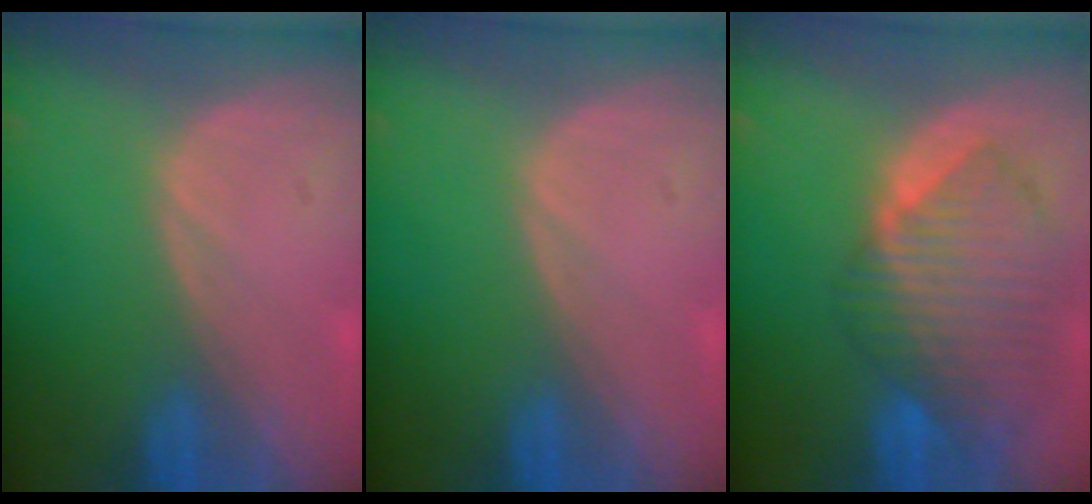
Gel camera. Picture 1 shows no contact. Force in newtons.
{"total": 0.0}
{"total": 10.3, "press": 8.9, "slide": 5.1}